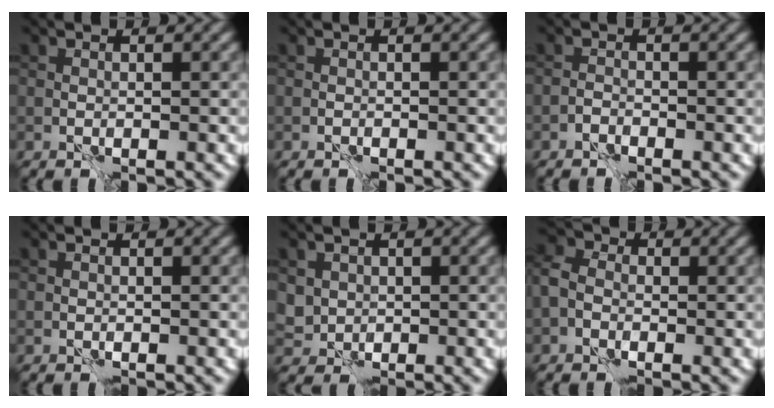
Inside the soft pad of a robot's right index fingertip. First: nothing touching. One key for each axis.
{"total": 0.0}
{"total": 0.7, "fx": -0.7, "fy": 0.3, "fz": 0.2, "tx": -0.001, "ty": 0.005, "tz": -0.017}
{"total": 0.0}
{"total": 1.9, "fx": 0.4, "fy": 1.8, "fz": 0.4, "tx": -0.008, "ty": -0.006, "tz": 0.012}
{"total": 2.6, "fx": -0.7, "fy": 2.1, "fz": 1.3, "tx": -0.025, "ty": 0.008, "tz": -0.023}